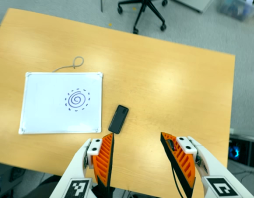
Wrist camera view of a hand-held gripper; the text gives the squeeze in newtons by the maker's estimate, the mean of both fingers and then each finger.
{"total": 0.0}